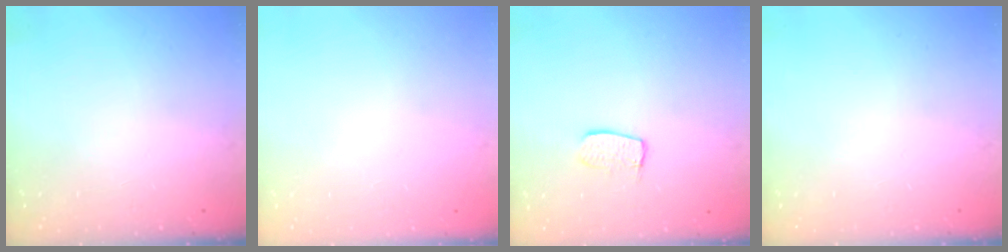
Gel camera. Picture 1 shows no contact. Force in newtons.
{"total": 0.0}
{"total": 6.8, "press": 6.8, "slide": 0.3}
{"total": 0.0}